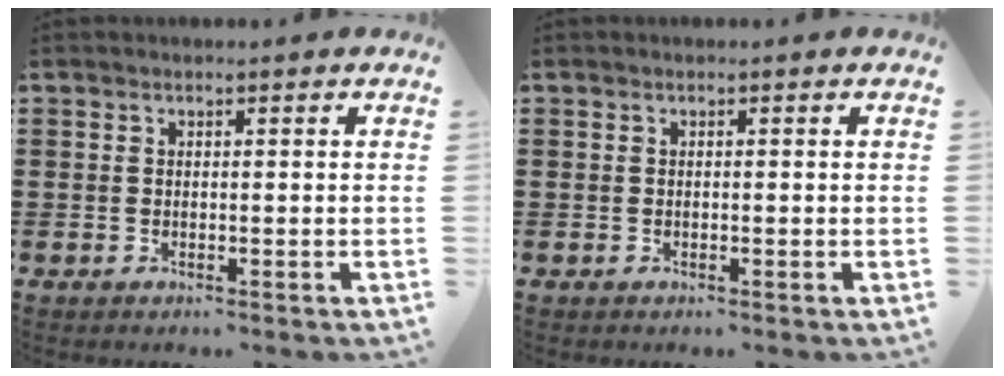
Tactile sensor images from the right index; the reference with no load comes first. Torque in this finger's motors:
{"motor_torque": [0.19, 0.36, 0.00, -0.01]}